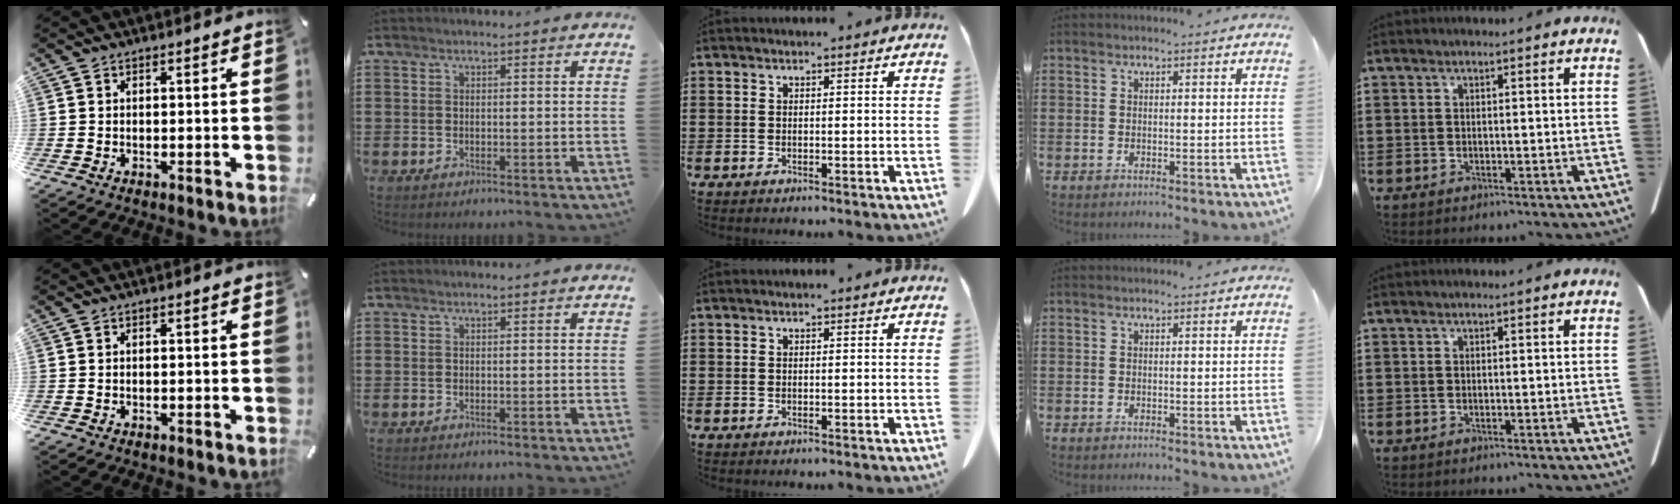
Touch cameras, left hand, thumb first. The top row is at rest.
{}